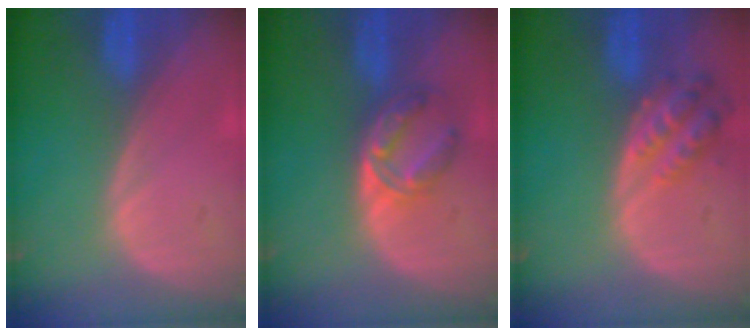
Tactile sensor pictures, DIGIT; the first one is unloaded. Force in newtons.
{"total": 5.6, "press": 5.4, "slide": 1.7}
{"total": 6.0, "press": 5.5, "slide": 2.4}